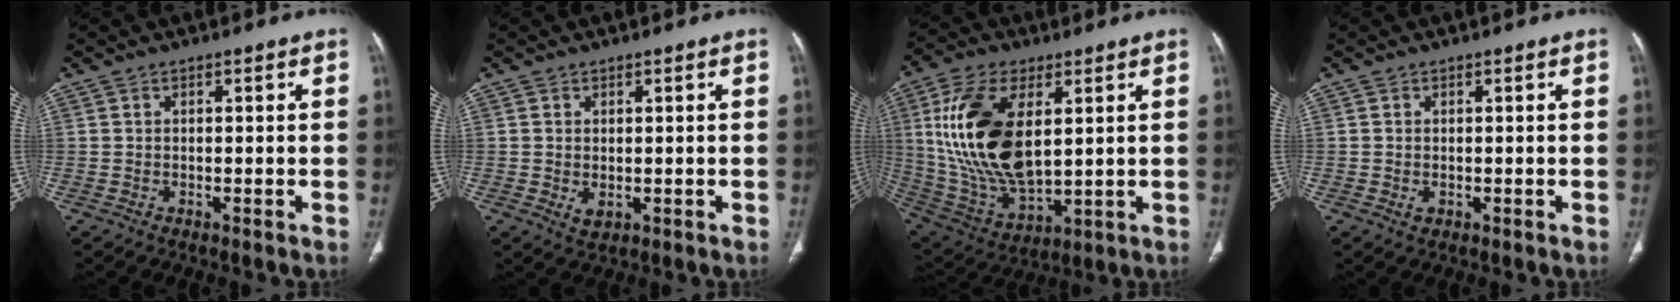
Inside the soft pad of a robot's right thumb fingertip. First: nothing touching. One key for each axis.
{"total": 2.2, "fx": -0.2, "fy": 1.5, "fz": 1.6, "tx": -0.028, "ty": -0.006, "tz": 0.005}
{"total": 21.1, "fx": 4.6, "fy": 10.7, "fz": 17.6, "tx": -0.348, "ty": -0.025, "tz": 0.093}
{"total": 1.1, "fx": -0.2, "fy": 0.9, "fz": 0.7, "tx": -0.014, "ty": 0.000, "tz": -0.001}